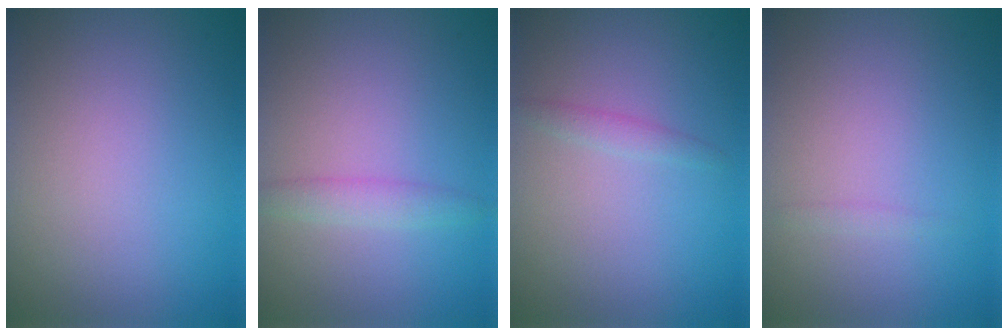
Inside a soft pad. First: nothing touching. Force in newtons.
{"total": 1.7, "press": 1.7, "slide": 0.1}
{"total": 1.0, "press": 1.0, "slide": 0.1}
{"total": 0.5, "press": 0.5, "slide": 0.0}